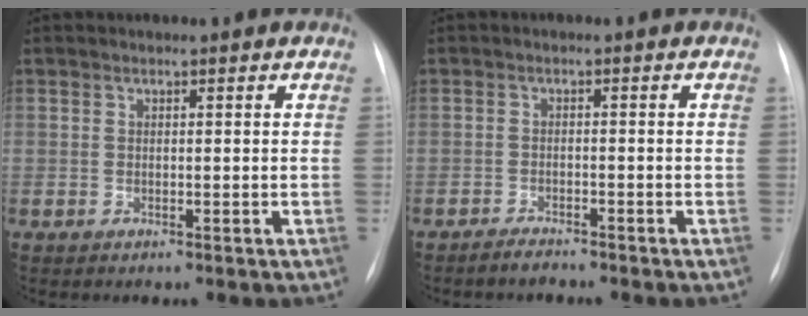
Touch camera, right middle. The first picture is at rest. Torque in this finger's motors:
{"motor_torque": [0.12, -0.17, 0.04, 0.02]}